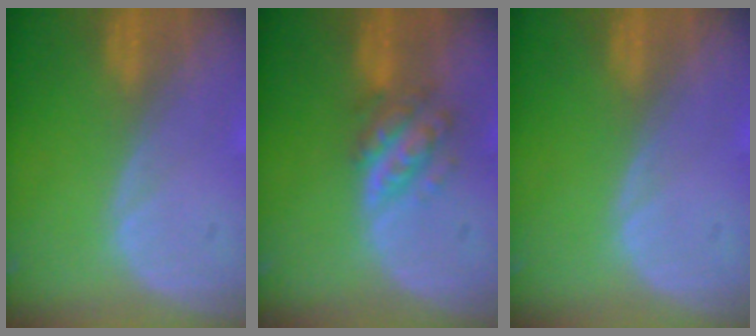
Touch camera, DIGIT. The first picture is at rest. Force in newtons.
{"total": 5.6, "press": 5.2, "slide": 2.1}
{"total": 0.0}